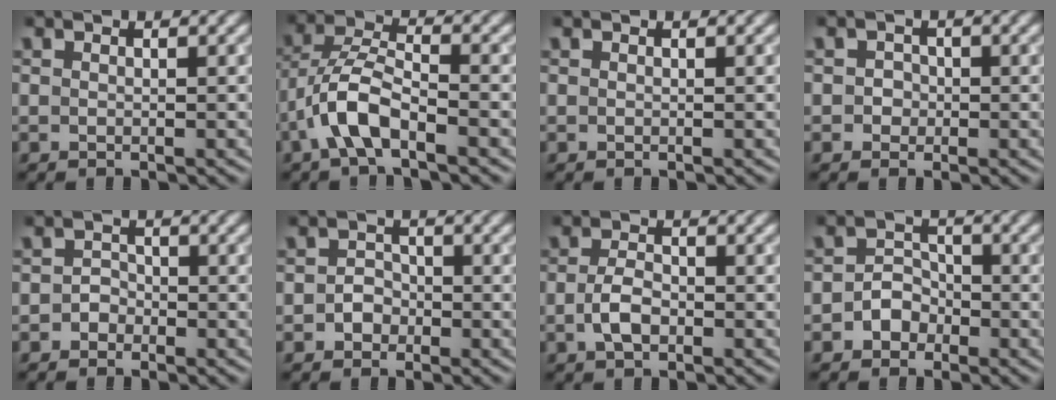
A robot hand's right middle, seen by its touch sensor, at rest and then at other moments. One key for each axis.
{"total": 5.1, "fx": -2.7, "fy": 1.8, "fz": 3.9, "tx": -0.081, "ty": 0.009, "tz": -0.058}
{"total": 0.0}
{"total": 1.3, "fx": -0.1, "fy": 1.2, "fz": 0.3, "tx": 0.013, "ty": 0.000, "tz": -0.009}
{"total": 1.3, "fx": -0.6, "fy": 1.1, "fz": 0.3, "tx": -0.001, "ty": 0.004, "tz": -0.012}
{"total": 1.7, "fx": -0.6, "fy": 1.5, "fz": 0.6, "tx": -0.005, "ty": 0.004, "tz": -0.014}
{"total": 2.4, "fx": -0.7, "fy": 1.2, "fz": 1.9, "tx": -0.041, "ty": -0.001, "tz": -0.017}
{"total": 2.3, "fx": -1.1, "fy": 1.9, "fz": 0.8, "tx": -0.004, "ty": 0.007, "tz": -0.025}